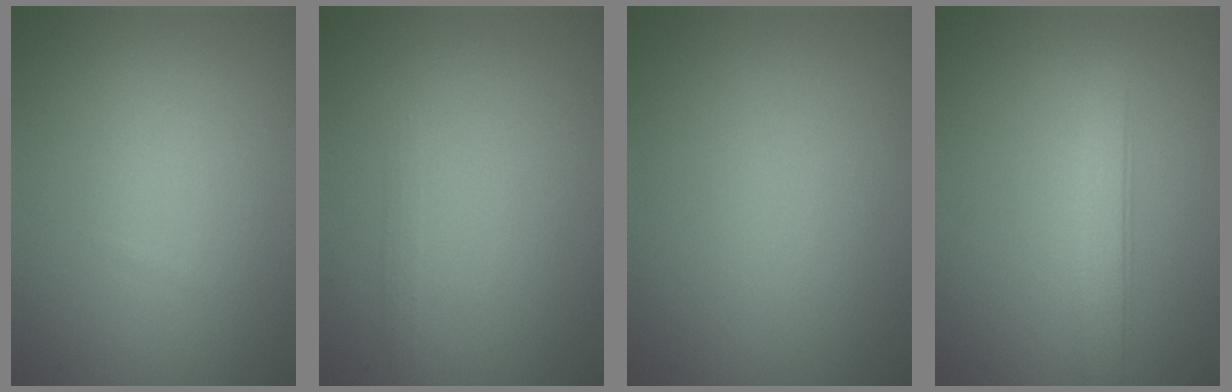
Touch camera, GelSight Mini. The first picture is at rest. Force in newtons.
{"total": 0.6, "press": 0.6, "slide": 0.1}
{"total": 0.0}
{"total": 2.6, "press": 2.6, "slide": 0.2}